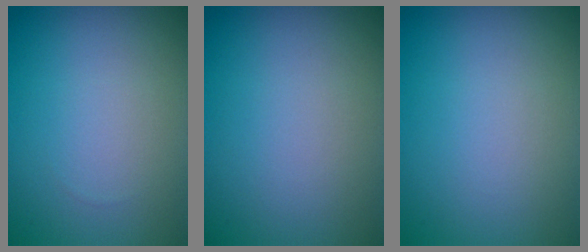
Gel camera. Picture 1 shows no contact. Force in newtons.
{"total": 0.0}
{"total": 0.0}